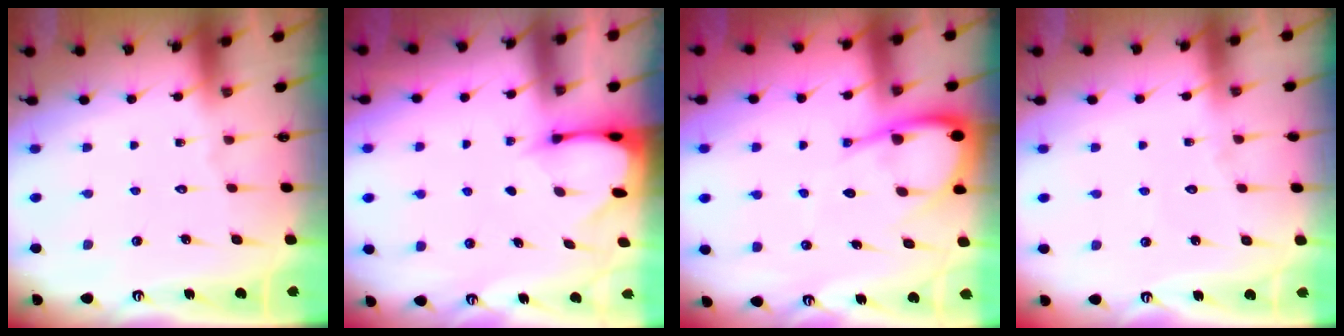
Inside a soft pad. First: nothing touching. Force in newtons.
{"total": 2.5, "press": 2.5, "slide": 0.3}
{"total": 9.8, "press": 9.7, "slide": 1.1}
{"total": 2.3, "press": 2.3, "slide": 0.2}